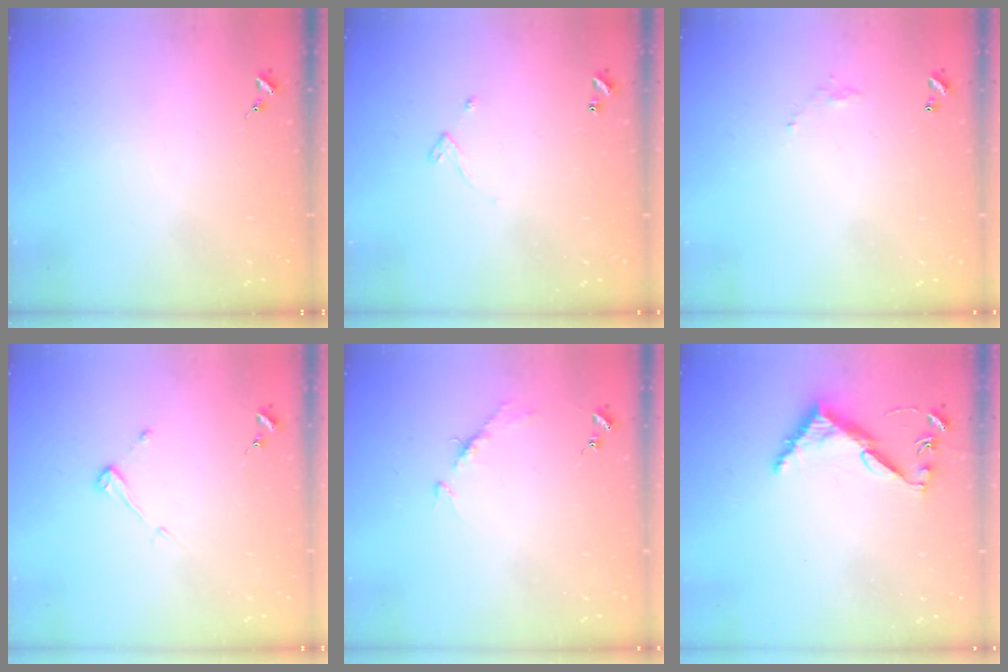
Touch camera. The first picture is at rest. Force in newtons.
{"total": 3.4, "press": 3.4, "slide": 0.5}
{"total": 3.7, "press": 3.7, "slide": 0.1}
{"total": 3.8, "press": 3.8, "slide": 0.3}
{"total": 4.4, "press": 4.4, "slide": 0.6}
{"total": 6.2, "press": 6.2, "slide": 0.5}